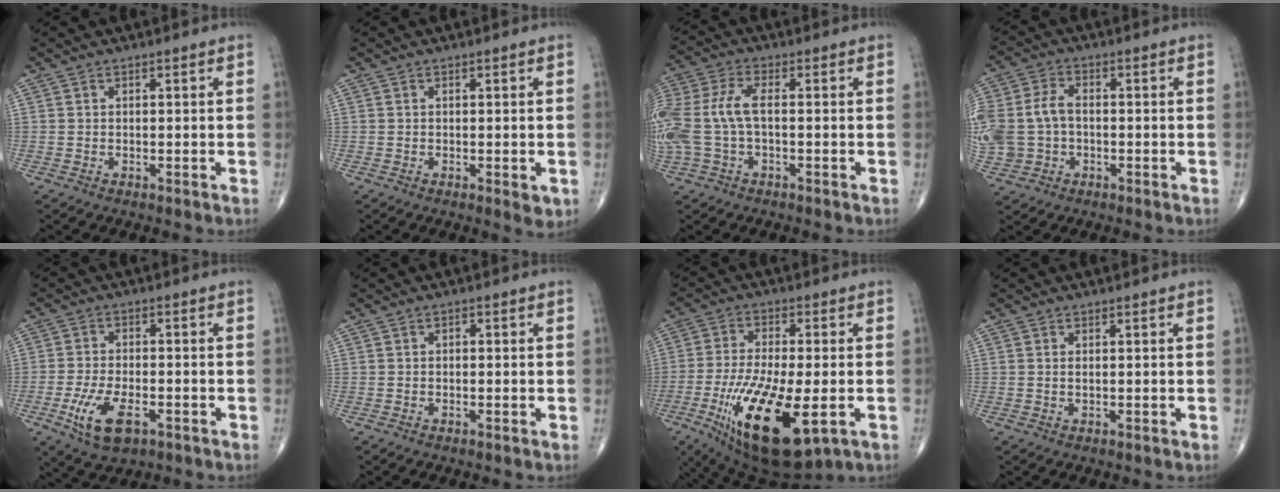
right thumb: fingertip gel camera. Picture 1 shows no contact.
{"total": 2.2, "force": [-0.4, 0.8, 2.0], "torque": [-0.024, -0.007, -0.006]}
{"total": 11.9, "force": [-0.8, 6.0, 10.3], "torque": [-0.265, 0.023, -0.015]}
{"total": 12.0, "force": [-0.9, 9.0, 7.8], "torque": [-0.196, 0.019, -0.013]}
{"total": 9.1, "force": [-3.8, 4.3, 7.0], "torque": [-0.138, 0.004, -0.062]}
{"total": 0.7, "force": [0.0, 0.5, 0.5], "torque": [-0.005, 0.001, -0.002]}
{"total": 20.2, "force": [-6.4, 7.2, 17.8], "torque": [-0.359, -0.025, -0.095]}
{"total": 0.5, "force": [0.1, 0.2, 0.5], "torque": [-0.014, 0.001, 0.004]}